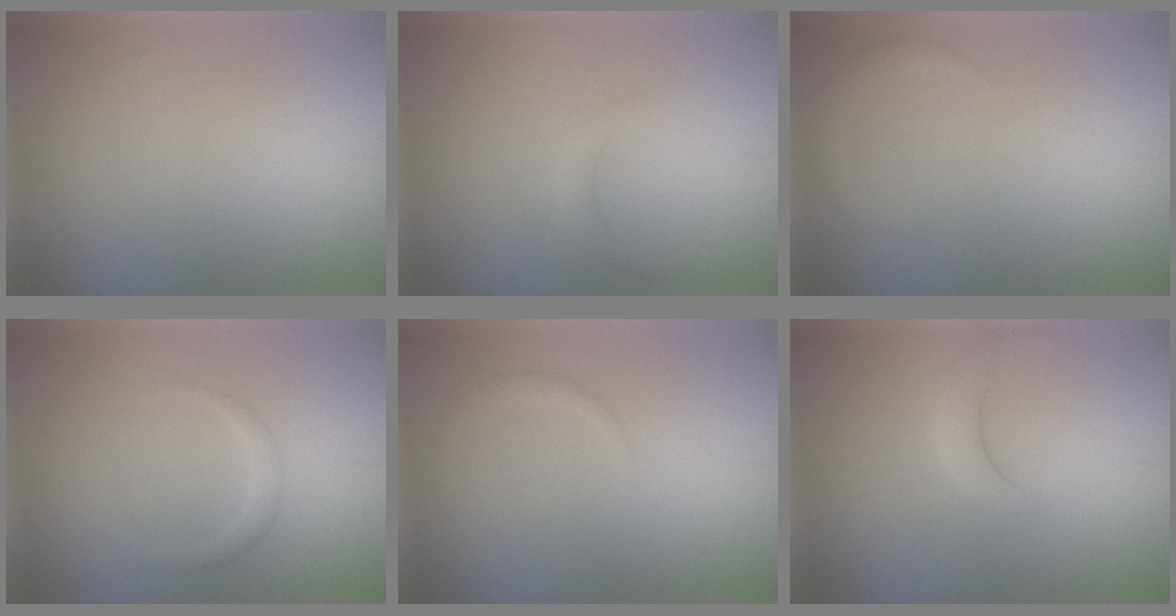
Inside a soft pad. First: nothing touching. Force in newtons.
{"total": 1.1, "press": 1.1, "slide": 0.0}
{"total": 1.7, "press": 1.7, "slide": 0.1}
{"total": 1.0, "press": 1.0, "slide": 0.1}
{"total": 0.8, "press": 0.8, "slide": 0.0}
{"total": 2.3, "press": 2.2, "slide": 0.1}